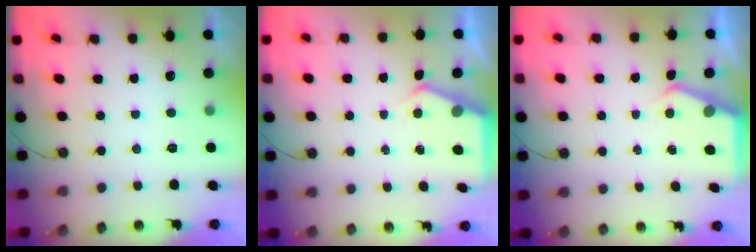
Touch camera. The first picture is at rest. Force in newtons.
{"total": 4.6, "press": 4.6, "slide": 0.5}
{"total": 4.6, "press": 4.6, "slide": 0.5}